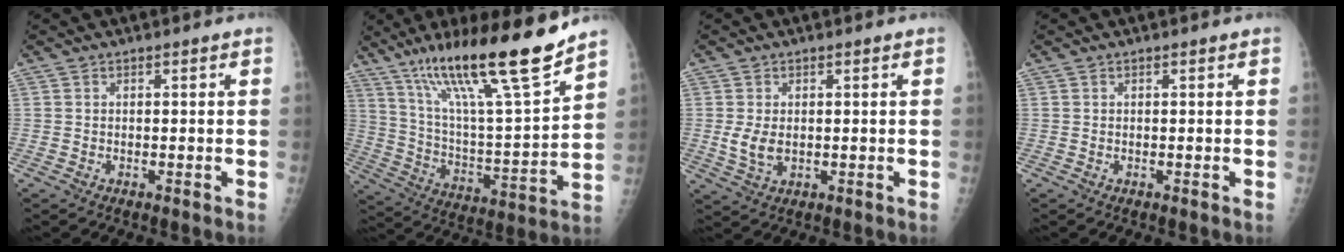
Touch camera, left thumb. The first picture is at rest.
{"total": 22.5, "force": [15.8, 2.3, 15.8], "torque": [-0.246, -0.070, 0.276]}
{"total": 4.2, "force": [0.0, 2.7, 3.3], "torque": [-0.066, -0.009, 0.006]}
{"total": 0.0}